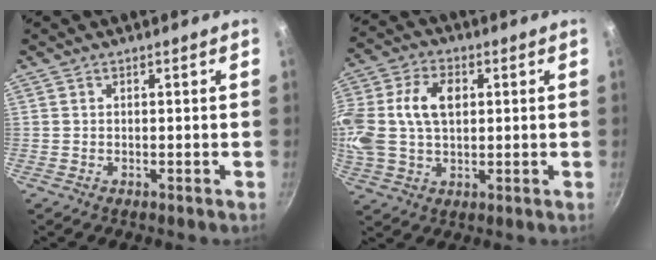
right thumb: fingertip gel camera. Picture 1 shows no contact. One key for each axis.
{"total": 17.8, "fx": 3.0, "fy": 12.3, "fz": 12.5, "tx": -0.277, "ty": 0.032, "tz": 0.050}